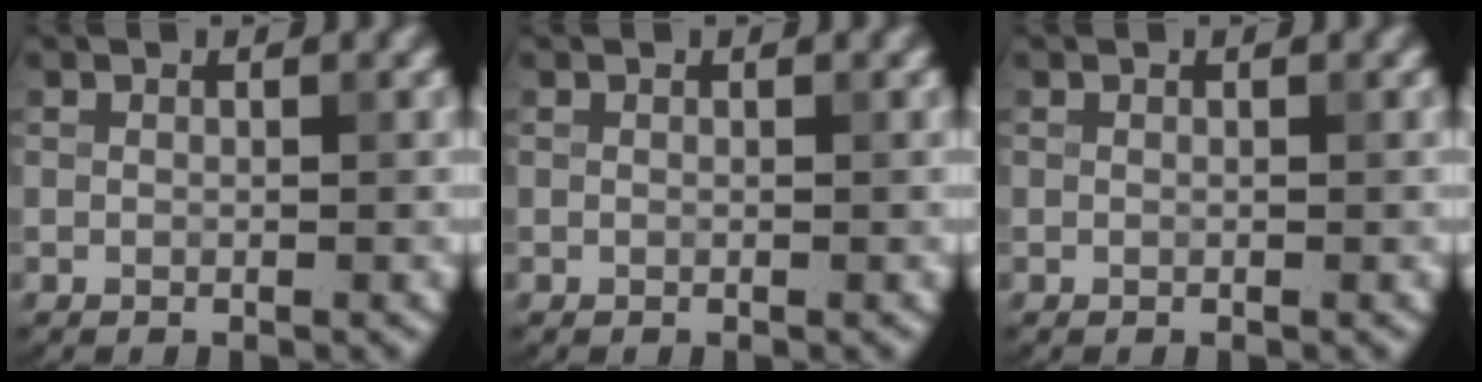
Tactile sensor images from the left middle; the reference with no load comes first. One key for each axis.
{"total": 0.0}
{"total": 0.0}